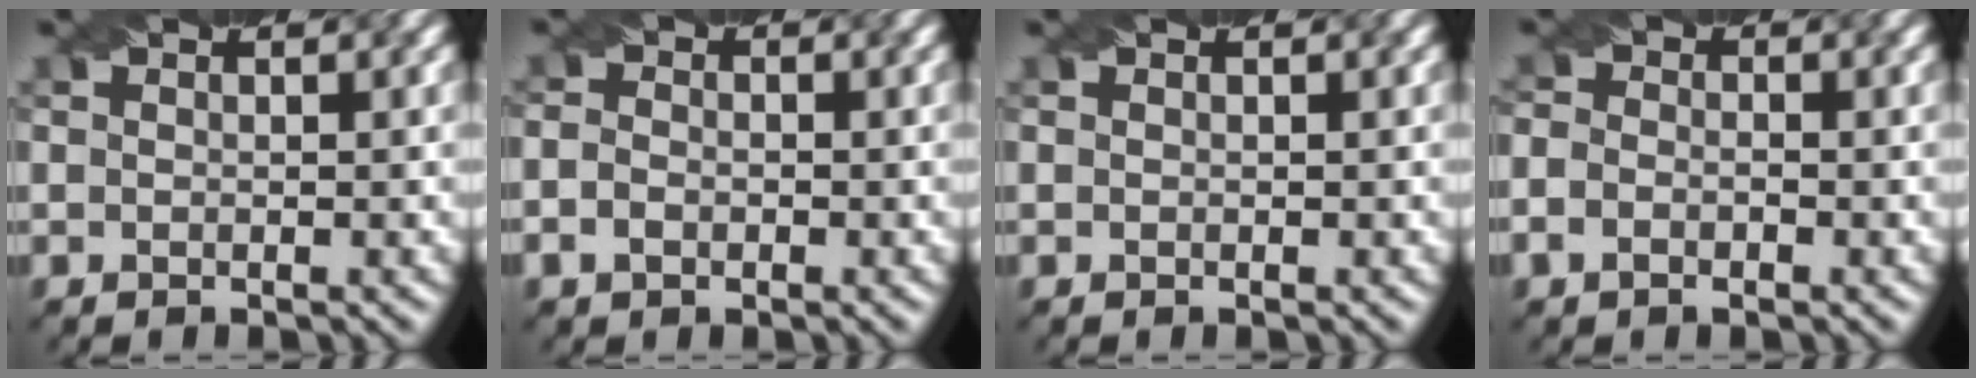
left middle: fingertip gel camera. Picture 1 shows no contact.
{"total": 1.8, "force": [-0.7, 1.4, 1.0], "torque": [-0.021, -0.002, -0.017]}
{"total": 0.0}
{"total": 2.0, "force": [-0.9, 1.3, 1.1], "torque": [-0.016, -0.001, -0.020]}